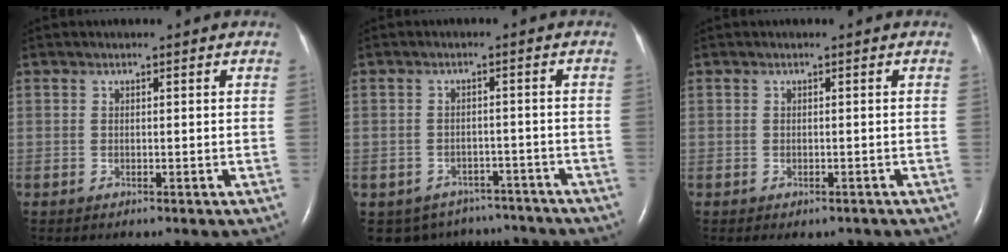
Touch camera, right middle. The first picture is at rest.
{"total": 9.8, "force": [-8.4, 5.0, 1.0], "torque": [-0.019, 0.017, -0.096]}
{"total": 1.6, "force": [-1.2, 0.8, 0.6], "torque": [-0.006, -0.002, -0.012]}